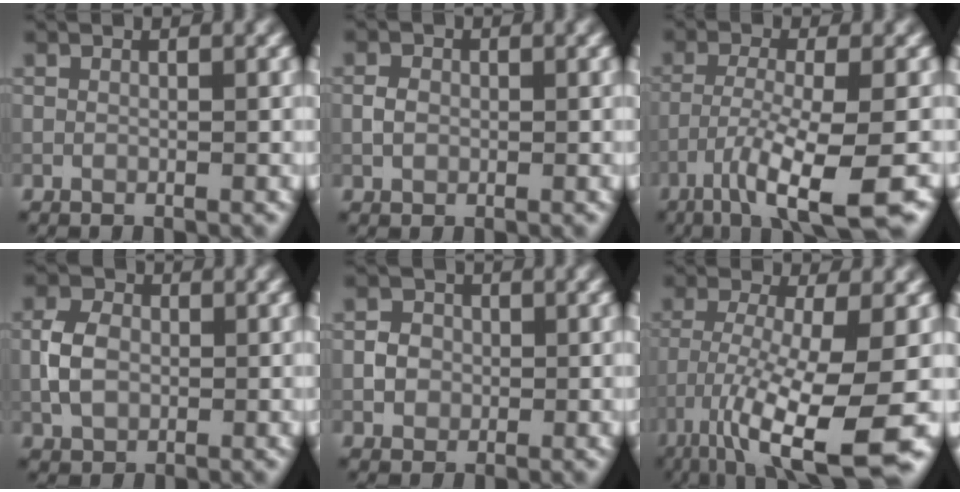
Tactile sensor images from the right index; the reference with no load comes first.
{"total": 1.5, "force": [-0.1, 1.2, 0.9], "torque": [-0.017, 0.001, -0.007]}
{"total": 7.7, "force": [-4.3, 1.2, 6.2], "torque": [-0.105, -0.008, -0.083]}
{"total": 3.5, "force": [-0.3, 2.6, 2.4], "torque": [-0.048, 0.004, -0.010]}
{"total": 1.9, "force": [-0.2, 1.8, 0.7], "torque": [-0.004, -0.002, -0.005]}
{"total": 11.3, "force": [-5.7, 2.4, 9.4], "torque": [-0.174, -0.020, -0.094]}